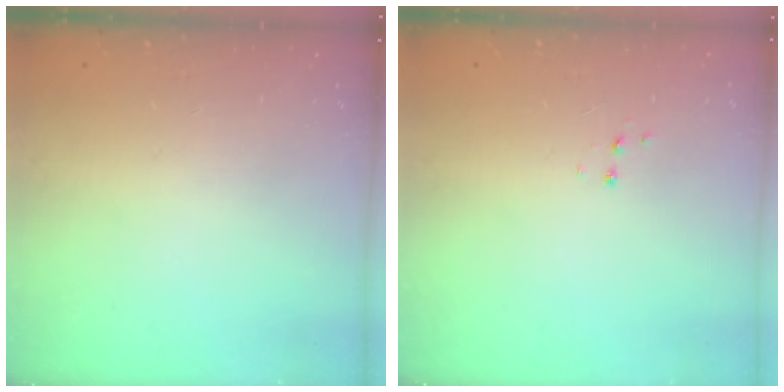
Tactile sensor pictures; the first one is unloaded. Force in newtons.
{"total": 3.4, "press": 3.3, "slide": 0.6}